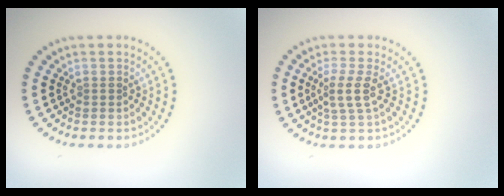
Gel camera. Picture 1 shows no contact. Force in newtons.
{"total": 2.3, "press": 1.8, "slide": 1.4}